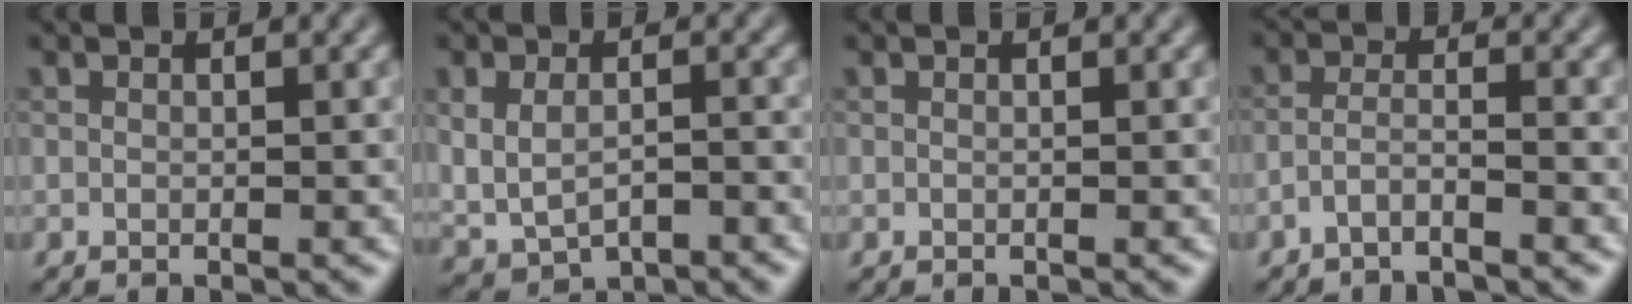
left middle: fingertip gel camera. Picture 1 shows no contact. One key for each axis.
{"total": 3.8, "fx": -0.5, "fy": 2.7, "fz": 2.7, "tx": -0.050, "ty": -0.012, "tz": 0.002}
{"total": 0.0}
{"total": 1.9, "fx": -1.5, "fy": 0.3, "fz": 1.2, "tx": -0.024, "ty": 0.005, "tz": -0.036}